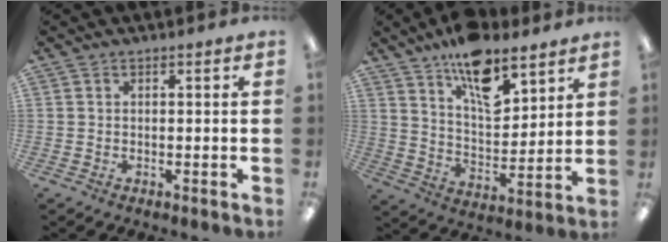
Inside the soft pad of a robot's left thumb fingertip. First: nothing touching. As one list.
[{"total": 14.7, "force": [10.2, 6.5, 8.3], "torque": [-0.124, -0.058, 0.176]}]